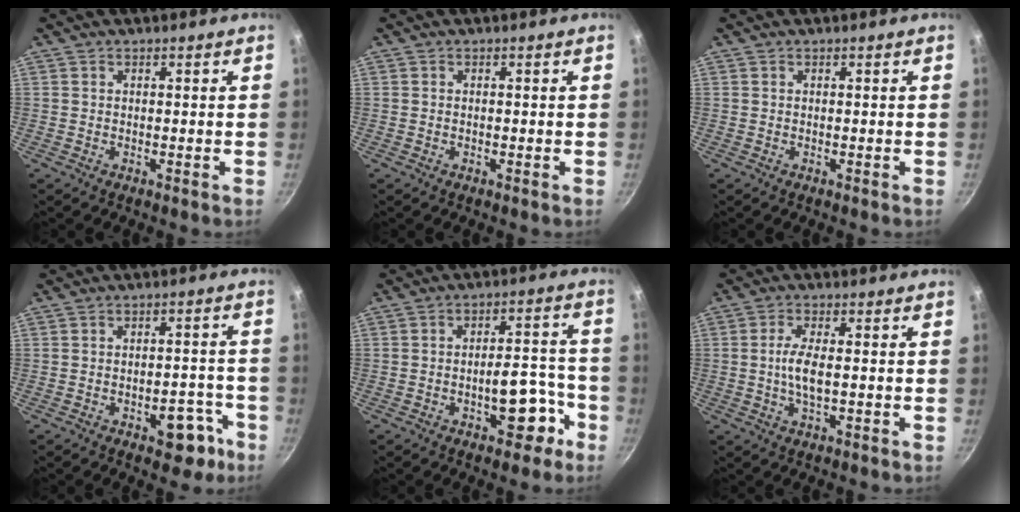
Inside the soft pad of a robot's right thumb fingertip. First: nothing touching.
{"total": 0.0}
{"total": 0.0}
{"total": 8.1, "force": [-4.1, 4.4, 5.5], "torque": [-0.033, 0.037, -0.044]}
{"total": 10.4, "force": [-4.7, 5.2, 7.7], "torque": [-0.063, 0.053, -0.055]}
{"total": 5.2, "force": [-0.3, 1.8, 4.9], "torque": [-0.105, 0.001, -0.011]}